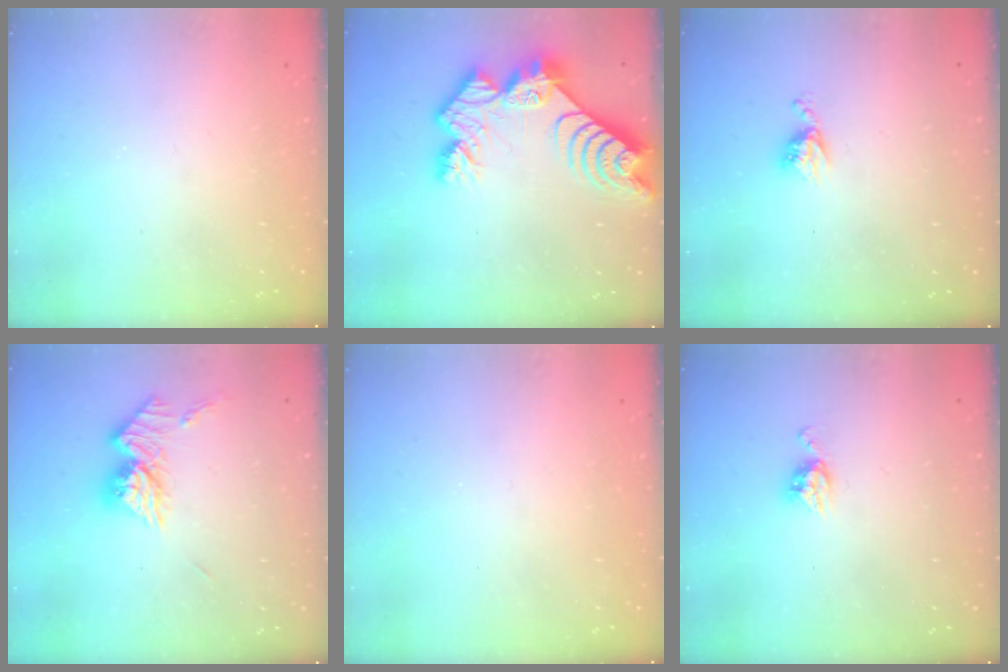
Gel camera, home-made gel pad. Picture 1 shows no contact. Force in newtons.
{"total": 14.1, "press": 14.0, "slide": 1.4}
{"total": 5.1, "press": 5.1, "slide": 0.4}
{"total": 11.1, "press": 11.1, "slide": 0.9}
{"total": 0.0}
{"total": 5.2, "press": 5.1, "slide": 0.1}